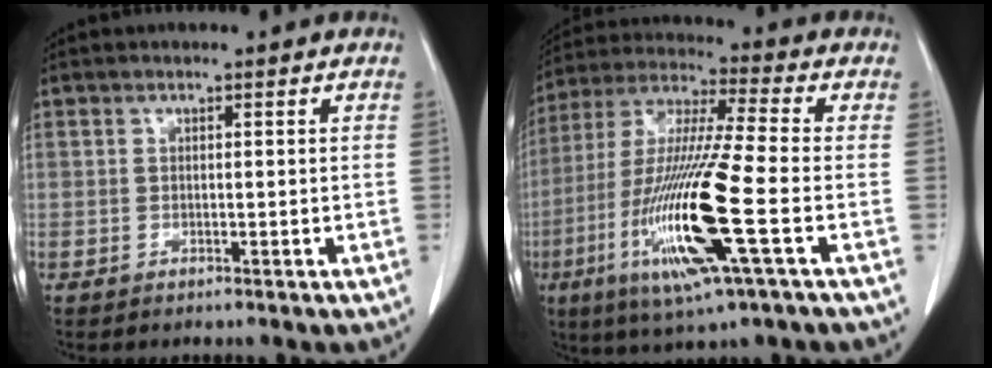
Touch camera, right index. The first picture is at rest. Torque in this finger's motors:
{"motor_torque": [2.14, 0.00, 0.84, 0.18]}